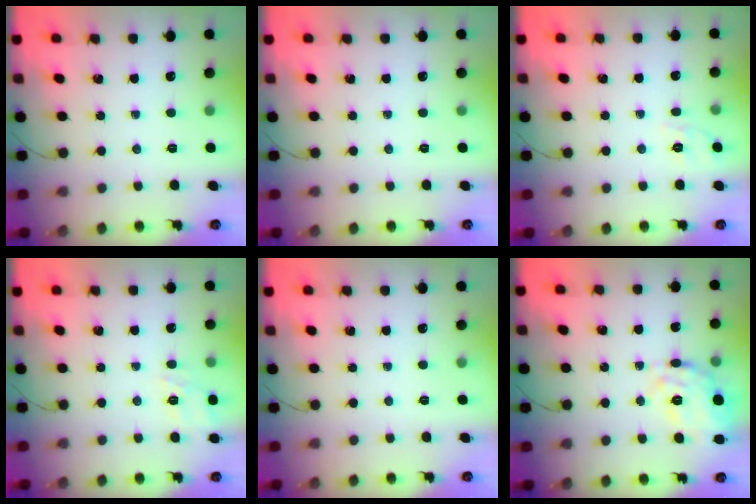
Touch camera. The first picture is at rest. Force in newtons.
{"total": 0.0}
{"total": 1.7, "press": 0.5, "slide": 1.6}
{"total": 10.5, "press": 10.4, "slide": 1.3}
{"total": 0.0}
{"total": 13.1, "press": 13.0, "slide": 1.5}